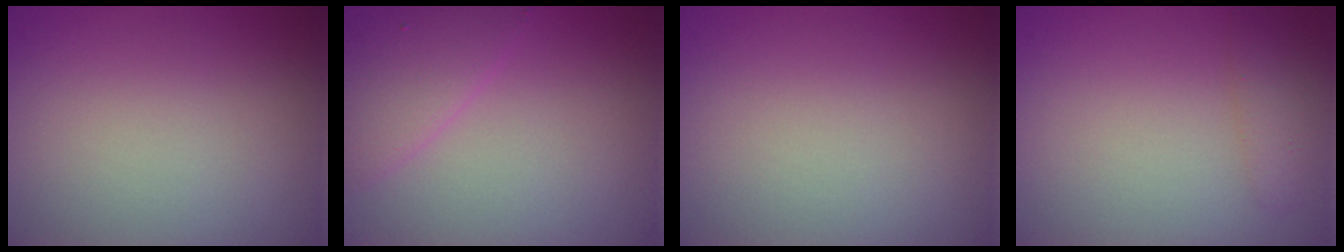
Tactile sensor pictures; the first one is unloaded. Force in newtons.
{"total": 2.6, "press": 2.6, "slide": 0.1}
{"total": 0.0}
{"total": 1.5, "press": 1.5, "slide": 0.1}